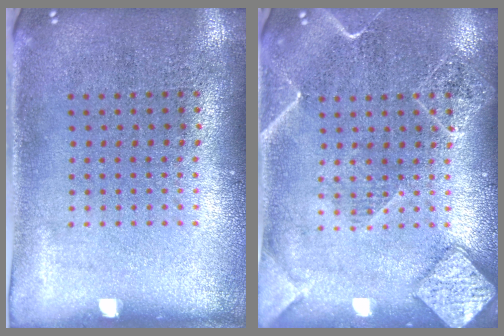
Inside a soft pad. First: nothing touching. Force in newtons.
{"total": 3.2, "press": 3.1, "slide": 0.4}